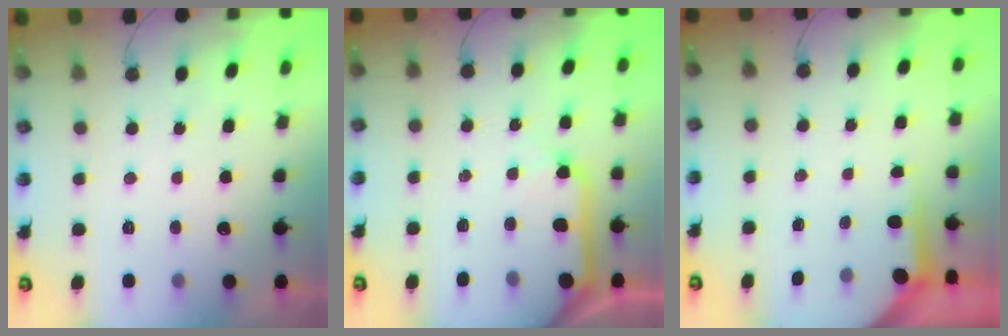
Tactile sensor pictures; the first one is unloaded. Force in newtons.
{"total": 10.1, "press": 10.0, "slide": 1.1}
{"total": 3.5, "press": 3.5, "slide": 0.4}